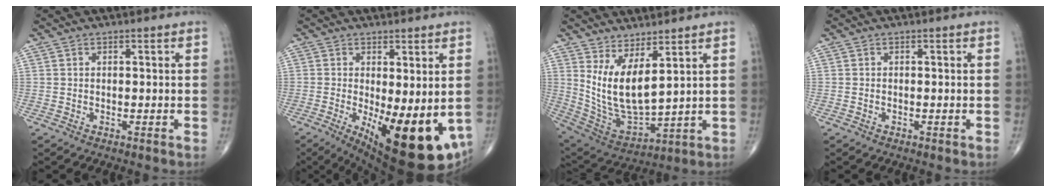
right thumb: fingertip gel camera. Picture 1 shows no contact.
{"total": 17.2, "force": [-3.7, 6.1, 15.7], "torque": [-0.189, -0.030, -0.028]}
{"total": 11.9, "force": [4.7, 4.5, 10.0], "torque": [-0.195, -0.050, 0.113]}
{"total": 0.0}